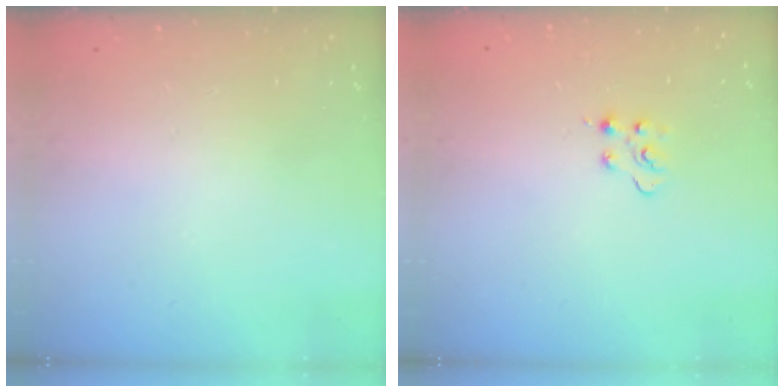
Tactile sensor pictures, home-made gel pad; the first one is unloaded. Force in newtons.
{"total": 3.5, "press": 3.5, "slide": 0.4}